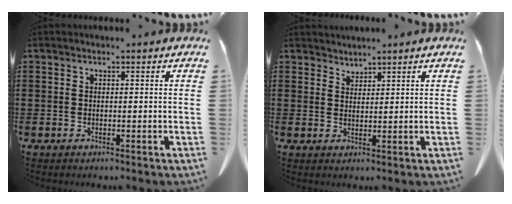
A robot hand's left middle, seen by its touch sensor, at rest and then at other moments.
{"total": 1.7, "force": [1.7, 0.2, -0.3], "torque": [0.000, 0.000, 0.034]}